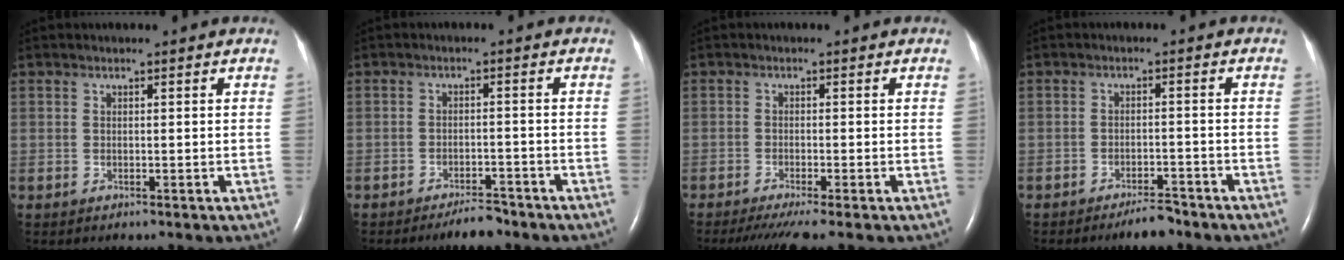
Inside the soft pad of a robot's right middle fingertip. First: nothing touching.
{"total": 3.8, "force": [-3.3, 0.9, 1.6], "torque": [-0.028, -0.002, -0.052]}
{"total": 5.8, "force": [-4.7, -0.4, 3.5], "torque": [-0.052, -0.017, -0.076]}
{"total": 3.7, "force": [-3.2, 0.8, 1.7], "torque": [-0.029, -0.002, -0.051]}